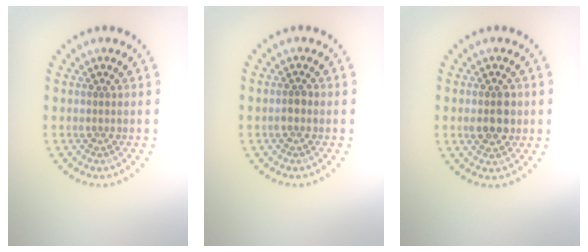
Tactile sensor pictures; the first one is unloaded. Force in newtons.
{"total": 1.1, "press": 1.1, "slide": 0.4}
{"total": 3.1, "press": 3.1, "slide": 0.1}